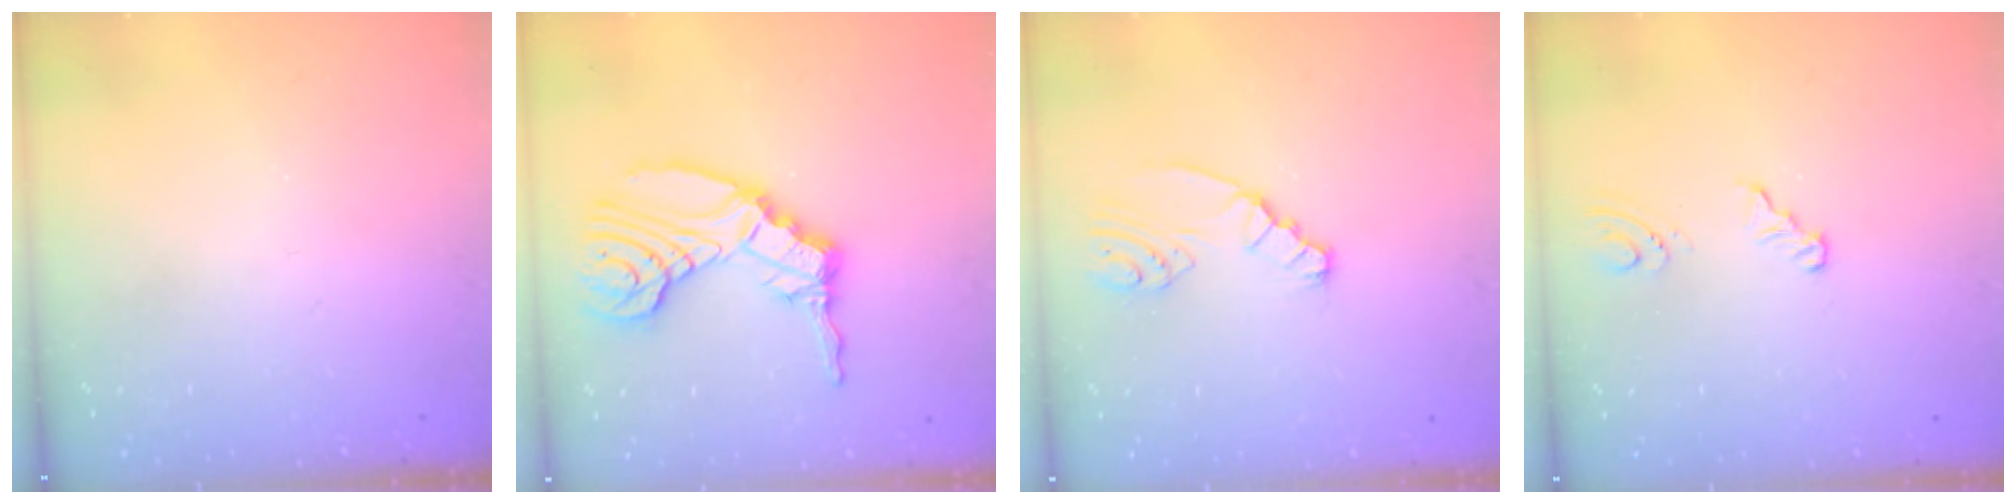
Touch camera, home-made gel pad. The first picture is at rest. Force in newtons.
{"total": 15.3, "press": 15.2, "slide": 2.1}
{"total": 2.4, "press": 2.4, "slide": 0.3}
{"total": 3.6, "press": 3.2, "slide": 1.7}